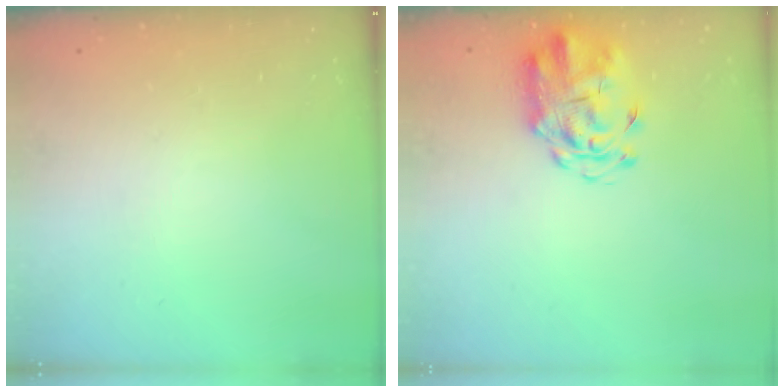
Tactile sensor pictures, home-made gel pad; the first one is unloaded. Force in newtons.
{"total": 3.9, "press": 3.7, "slide": 1.5}